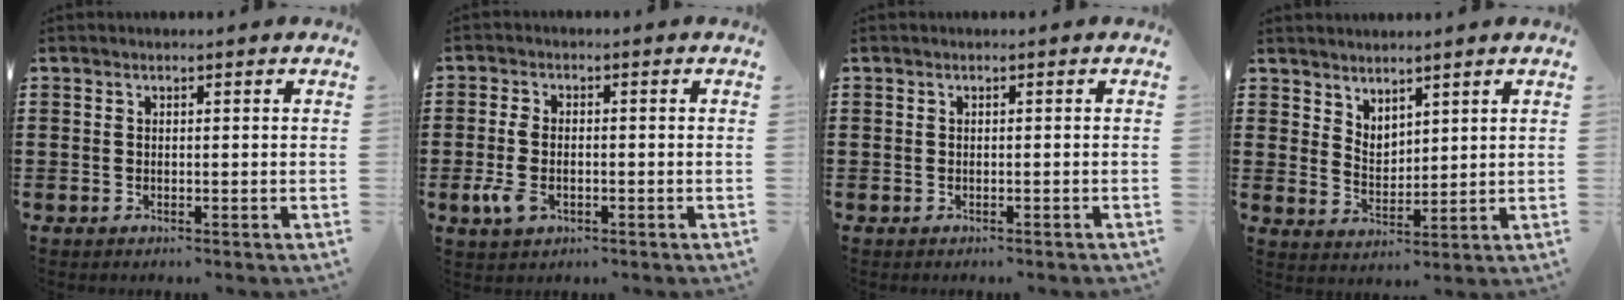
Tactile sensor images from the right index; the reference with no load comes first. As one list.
[{"total": 4.4, "force": [-1.3, 2.6, 3.3], "torque": [-0.089, -0.004, -0.031]}, {"total": 0.0}, {"total": 3.4, "force": [3.2, 0.9, -0.2], "torque": [-0.006, -0.010, 0.064]}]